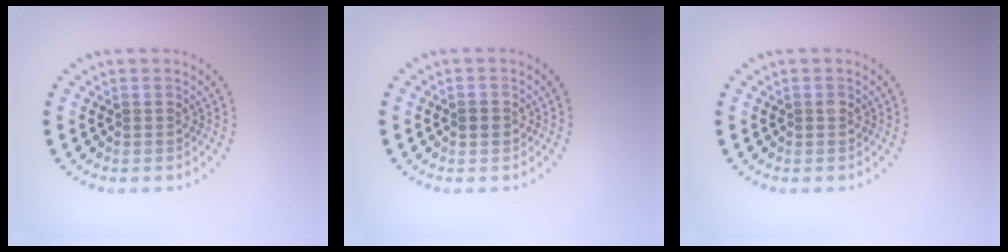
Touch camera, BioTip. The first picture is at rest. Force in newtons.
{"total": 1.4, "press": 1.4, "slide": 0.1}
{"total": 0.7, "press": 0.6, "slide": 0.1}